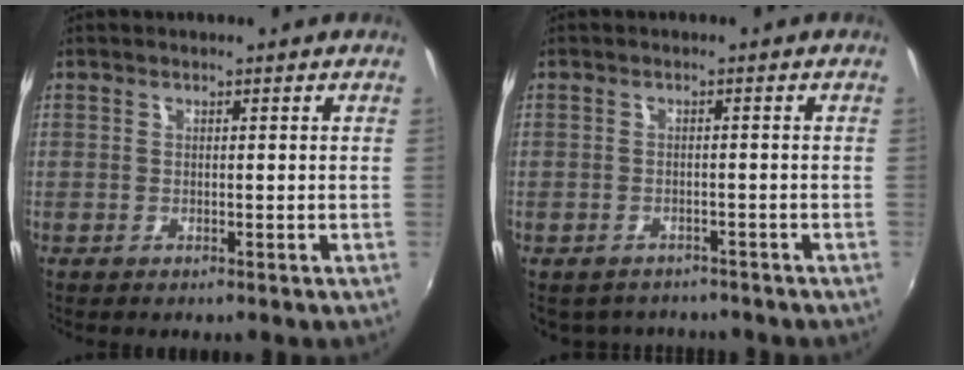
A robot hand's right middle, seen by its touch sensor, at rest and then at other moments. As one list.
[{"total": 4.9, "force": [-4.2, 2.4, 0.9], "torque": [-0.025, -0.013, -0.059]}]